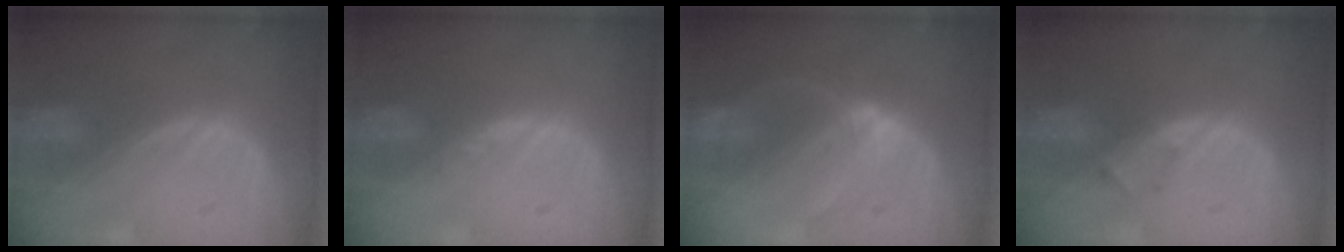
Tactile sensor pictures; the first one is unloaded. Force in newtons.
{"total": 0.8, "press": 0.8, "slide": 0.1}
{"total": 5.3, "press": 5.2, "slide": 0.8}
{"total": 1.8, "press": 1.5, "slide": 0.9}